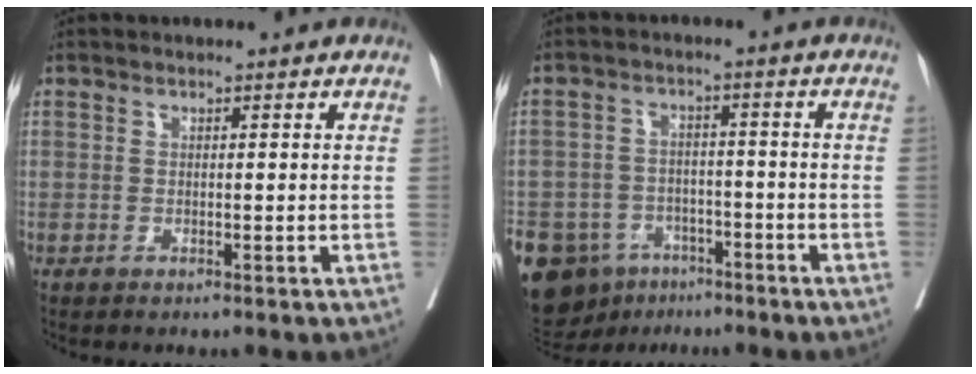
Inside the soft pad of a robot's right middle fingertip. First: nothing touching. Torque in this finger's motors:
{"motor_torque": [1.20, -0.94, 1.05, 0.21]}